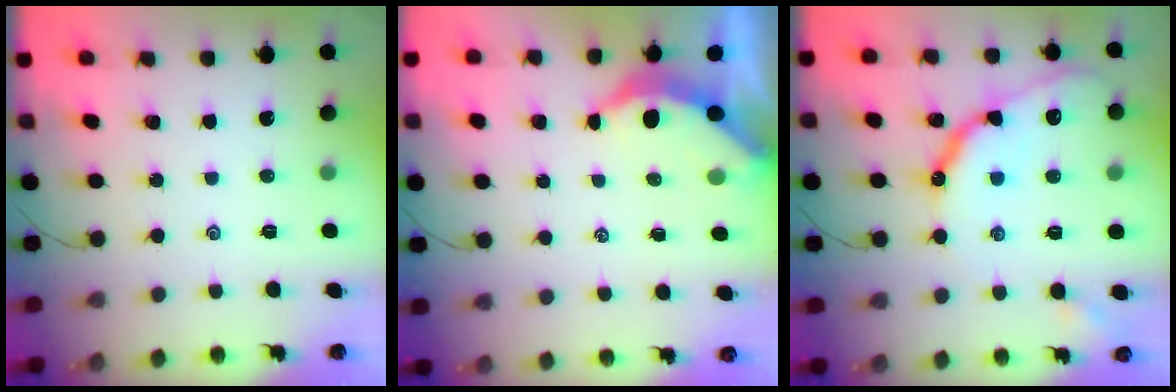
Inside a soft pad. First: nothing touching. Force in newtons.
{"total": 3.5, "press": 3.5, "slide": 0.4}
{"total": 13.1, "press": 13.1, "slide": 0.7}